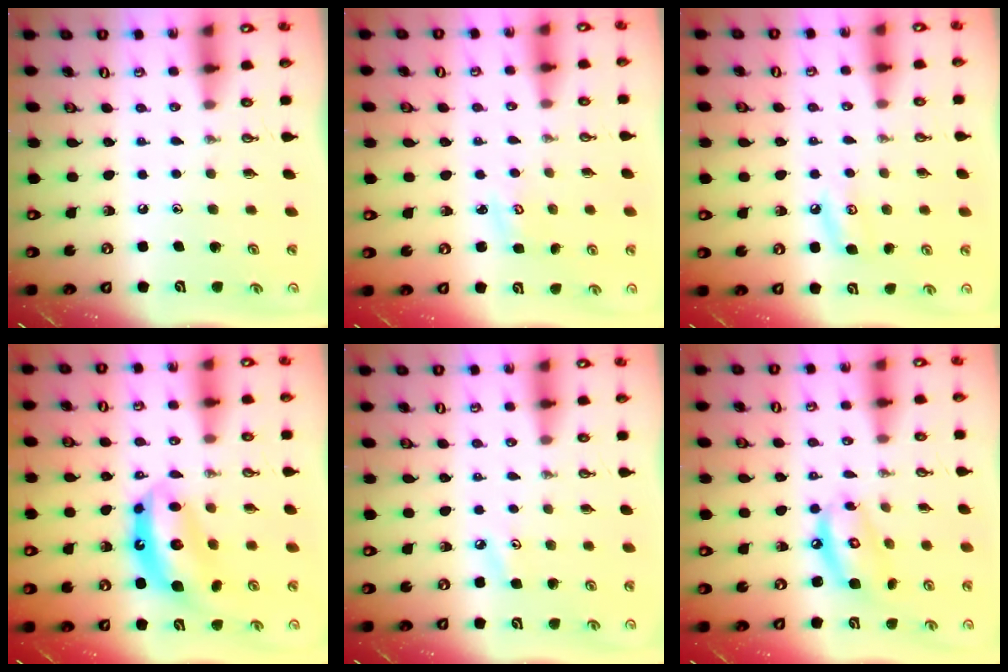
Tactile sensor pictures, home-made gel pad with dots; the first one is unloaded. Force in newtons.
{"total": 2.8, "press": 2.8, "slide": 0.3}
{"total": 6.0, "press": 6.0, "slide": 0.5}
{"total": 11.9, "press": 11.8, "slide": 0.9}
{"total": 4.3, "press": 4.2, "slide": 0.5}
{"total": 9.7, "press": 9.7, "slide": 0.9}